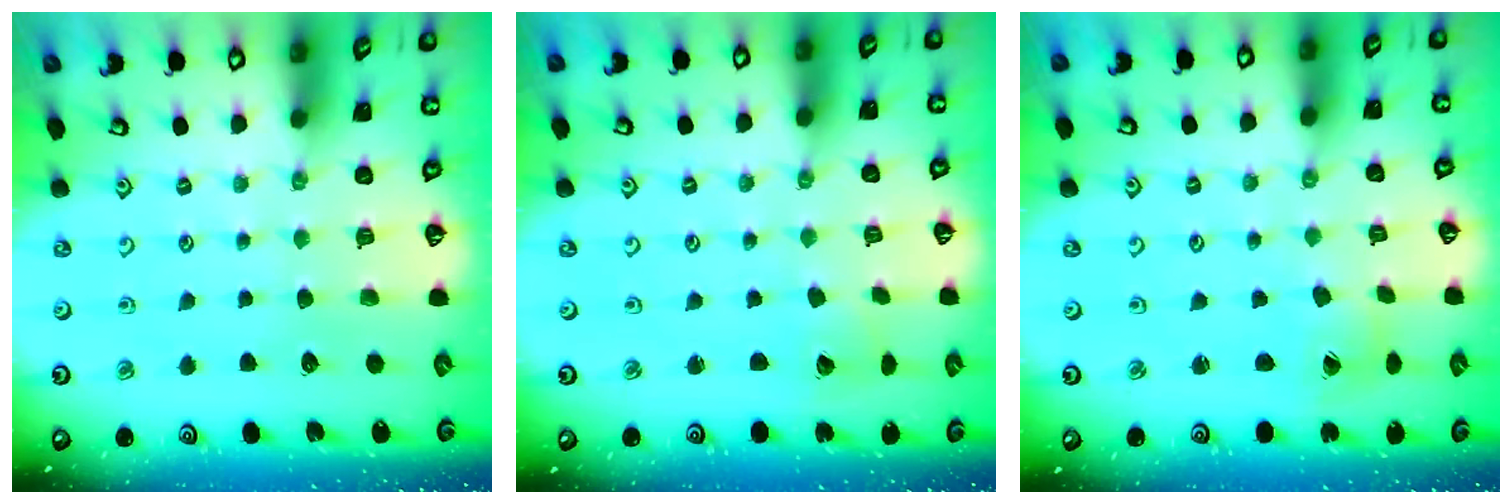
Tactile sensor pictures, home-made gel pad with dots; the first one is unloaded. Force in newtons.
{"total": 2.3, "press": 2.3, "slide": 0.3}
{"total": 2.0, "press": 2.0, "slide": 0.3}